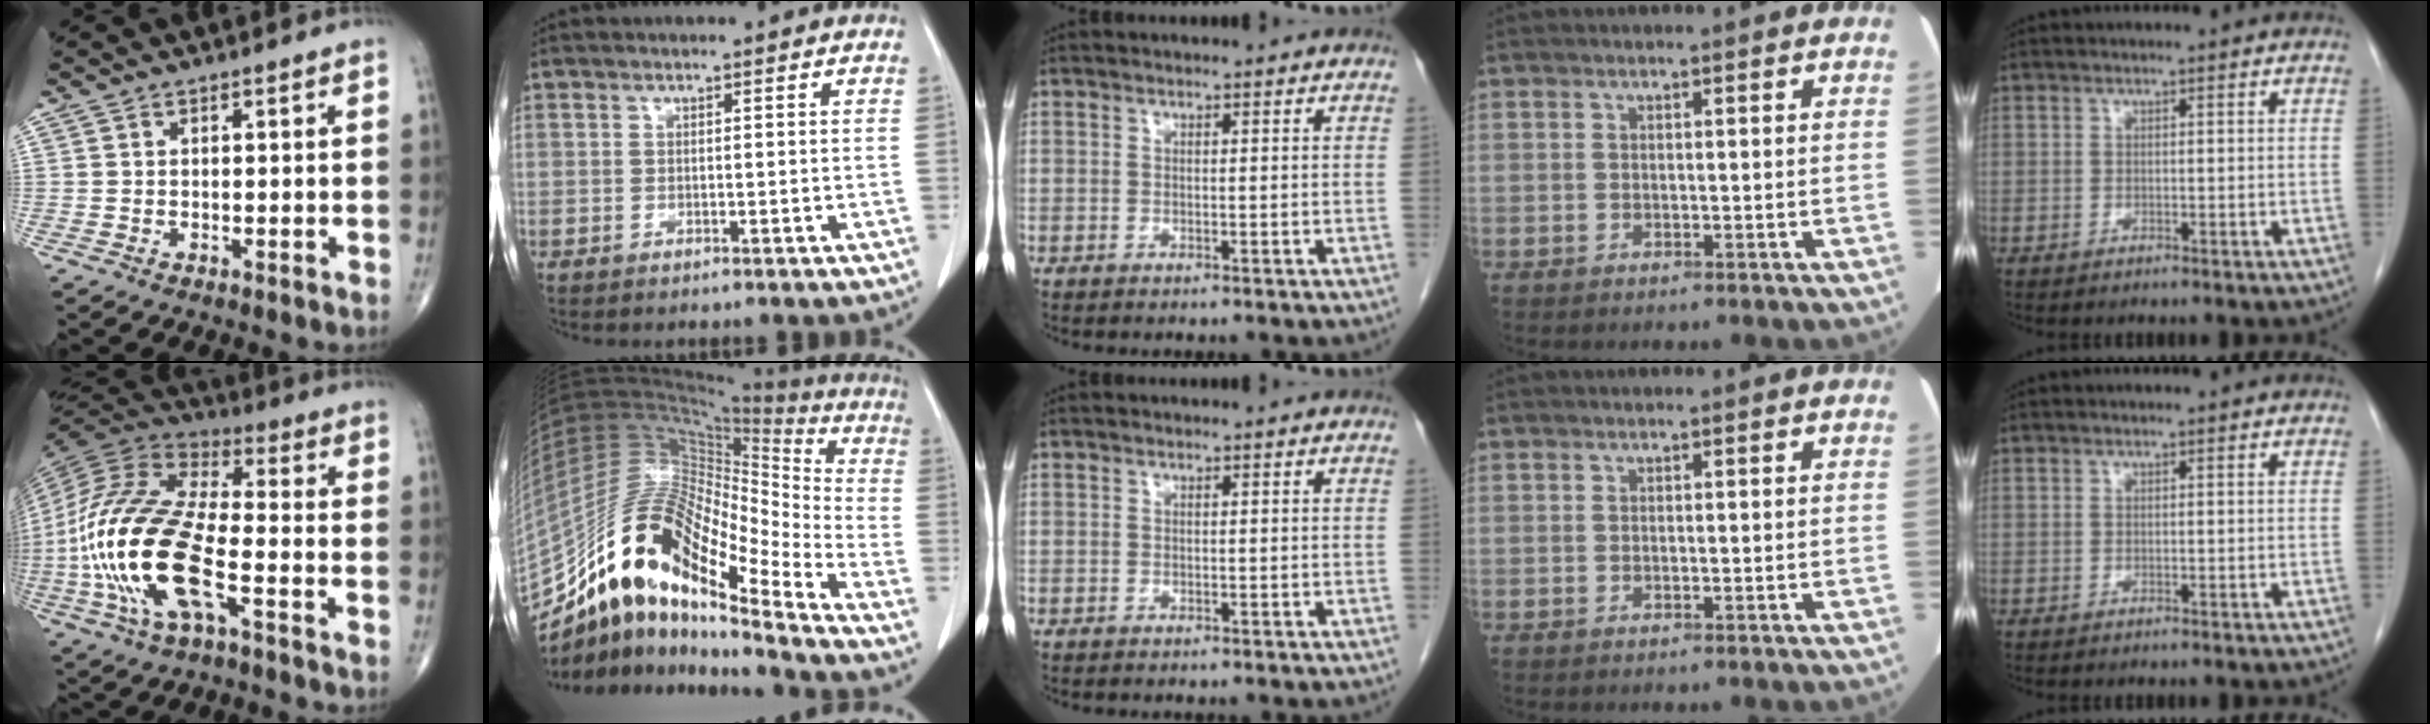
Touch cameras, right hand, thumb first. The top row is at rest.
{"thumb": {"total": 23.2, "force": [-6.4, 9.1, 20.3], "torque": [-0.456, 0.017, -0.119]}, "index": {"total": 22.0, "force": [-16.0, 4.9, 14.3], "torque": [-0.286, 0.030, -0.288]}}